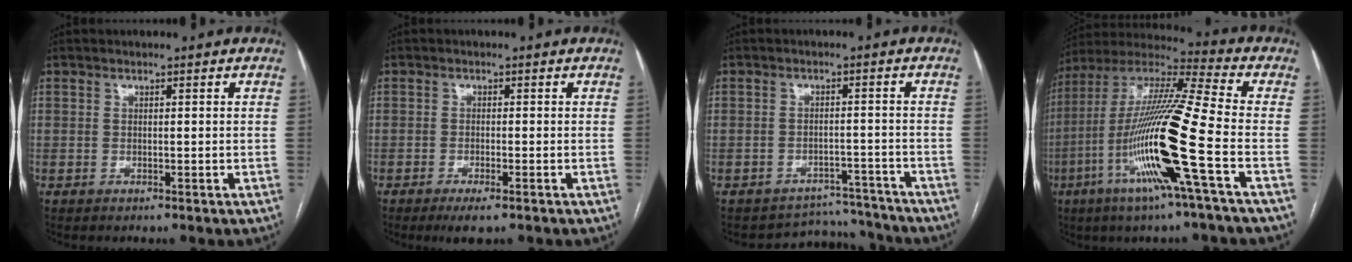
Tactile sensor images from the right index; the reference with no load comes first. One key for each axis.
{"total": 3.2, "fx": -2.0, "fy": 0.6, "fz": 2.4, "tx": -0.037, "ty": -0.005, "tz": -0.031}
{"total": 6.6, "fx": -6.1, "fy": 1.6, "fz": -1.9, "tx": 0.035, "ty": 0.033, "tz": -0.078}
{"total": 20.2, "fx": -6.4, "fy": -0.5, "fz": 19.1, "tx": -0.395, "ty": -0.021, "tz": -0.135}